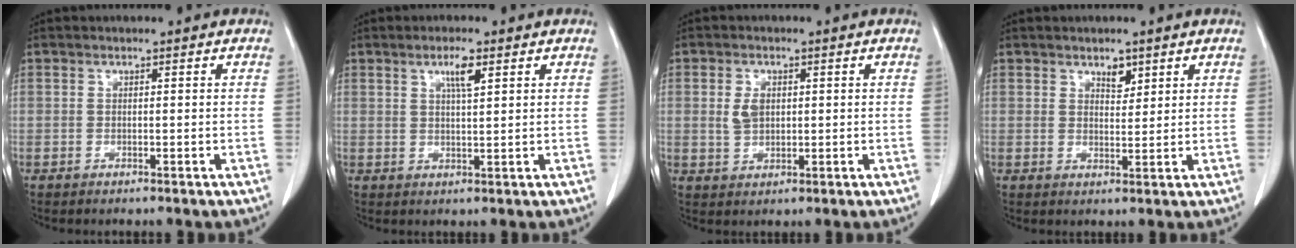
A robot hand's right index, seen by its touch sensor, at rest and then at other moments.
{"total": 3.3, "force": [1.7, 0.3, 2.8], "torque": [-0.052, -0.002, 0.029]}
{"total": 3.2, "force": [0.6, 2.1, 2.4], "torque": [-0.048, 0.004, 0.016]}
{"total": 2.4, "force": [1.7, 1.2, 1.3], "torque": [-0.020, -0.006, 0.029]}